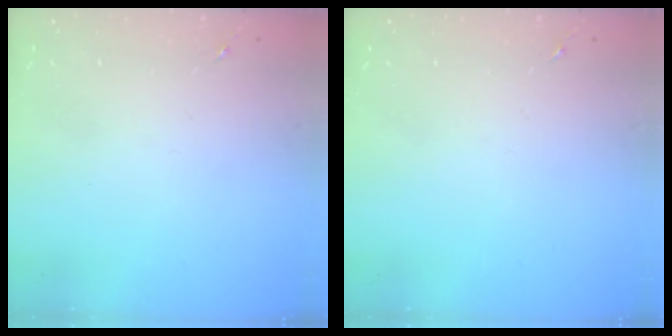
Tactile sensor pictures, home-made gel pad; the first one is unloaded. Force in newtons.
{"total": 0.0}